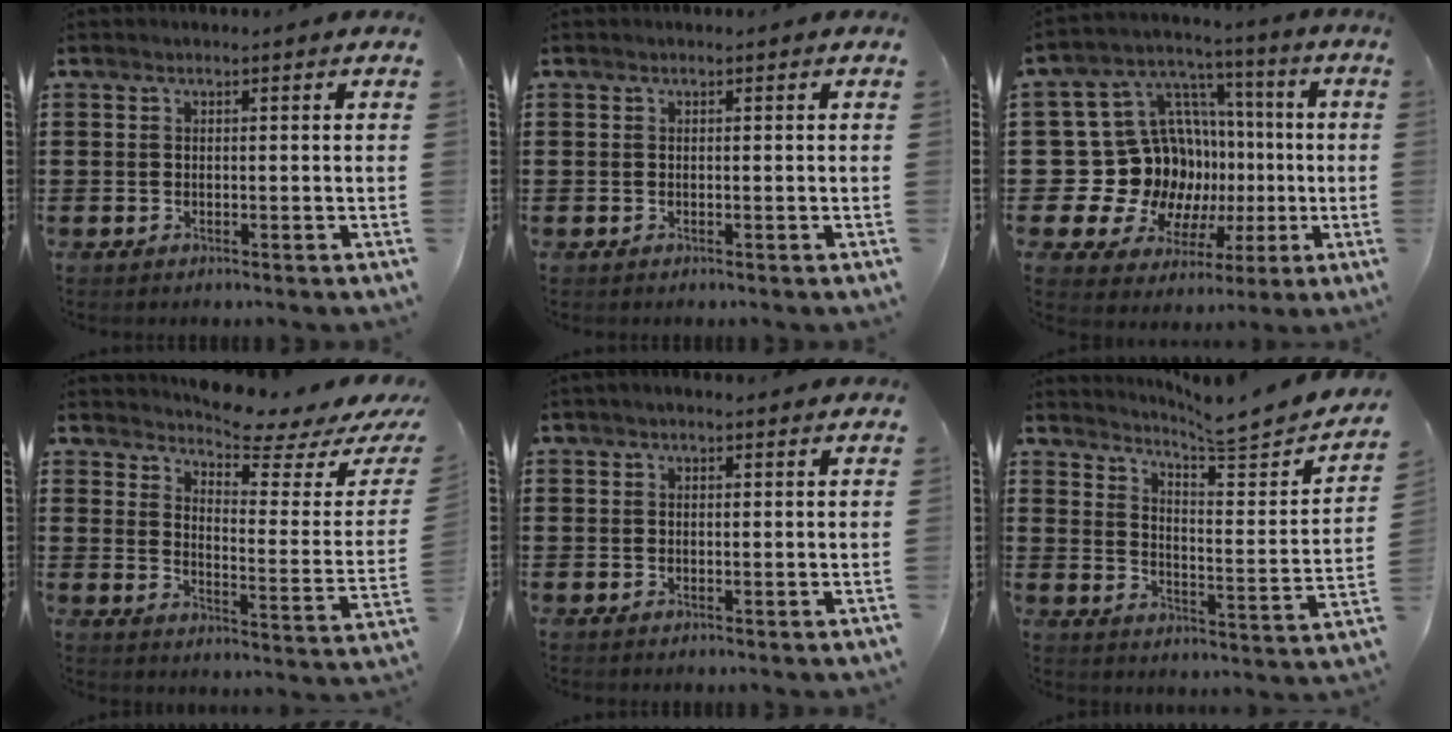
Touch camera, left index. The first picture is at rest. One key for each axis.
{"total": 0.0}
{"total": 17.9, "fx": -1.6, "fy": 16.2, "fz": 7.6, "tx": -0.188, "ty": -0.024, "tz": 0.013}
{"total": 5.7, "fx": 5.4, "fy": -0.2, "fz": 1.9, "tx": -0.043, "ty": -0.056, "tz": 0.086}
{"total": 0.8, "fx": 0.5, "fy": 0.3, "fz": 0.6, "tx": -0.013, "ty": 0.004, "tz": 0.008}
{"total": 5.3, "fx": 4.9, "fy": -0.4, "fz": 2.1, "tx": -0.042, "ty": -0.052, "tz": 0.071}